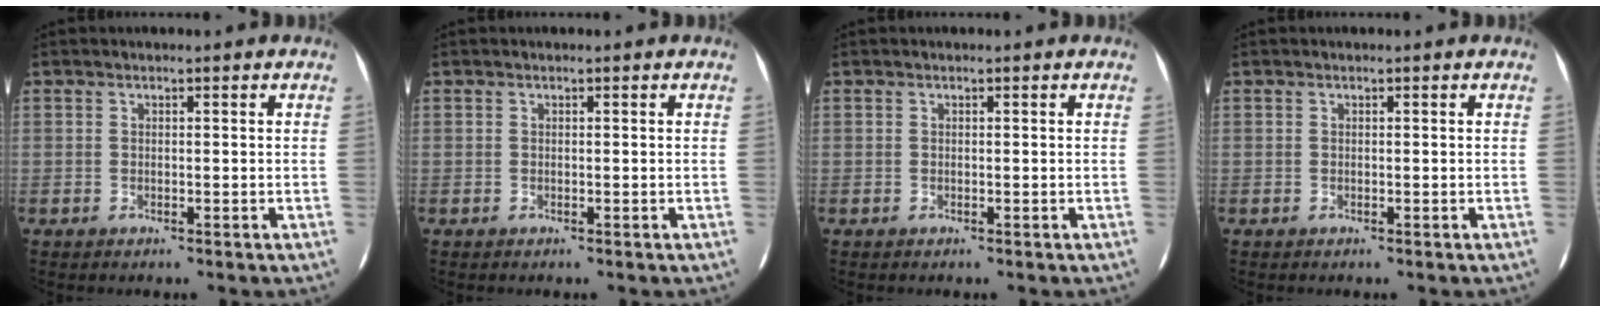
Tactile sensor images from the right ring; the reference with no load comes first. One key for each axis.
{"total": 0.0}
{"total": 0.0}
{"total": 0.0}